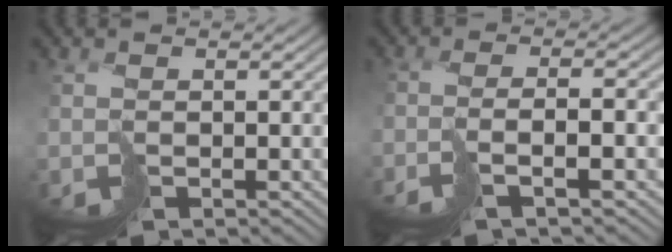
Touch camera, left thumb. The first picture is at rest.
{"total": 2.8, "force": [-1.6, -0.7, 2.2], "torque": [-0.018, 0.010, -0.036]}